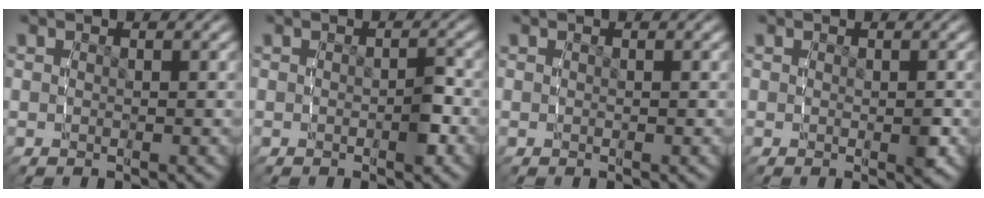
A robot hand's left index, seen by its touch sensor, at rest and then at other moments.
{"total": 1.1, "force": [-0.5, 0.5, 0.9], "torque": [-0.007, 0.004, -0.010]}
{"total": 0.0}
{"total": 0.7, "force": [-0.2, 0.1, 0.6], "torque": [-0.002, -0.002, 0.000]}